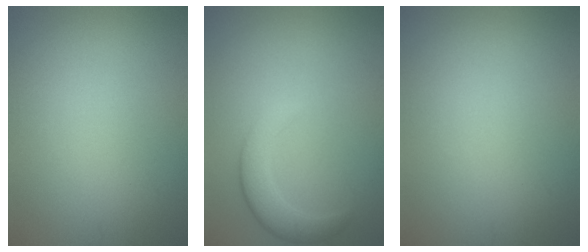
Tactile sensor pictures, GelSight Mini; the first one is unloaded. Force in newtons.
{"total": 3.0, "press": 3.0, "slide": 0.4}
{"total": 0.0}